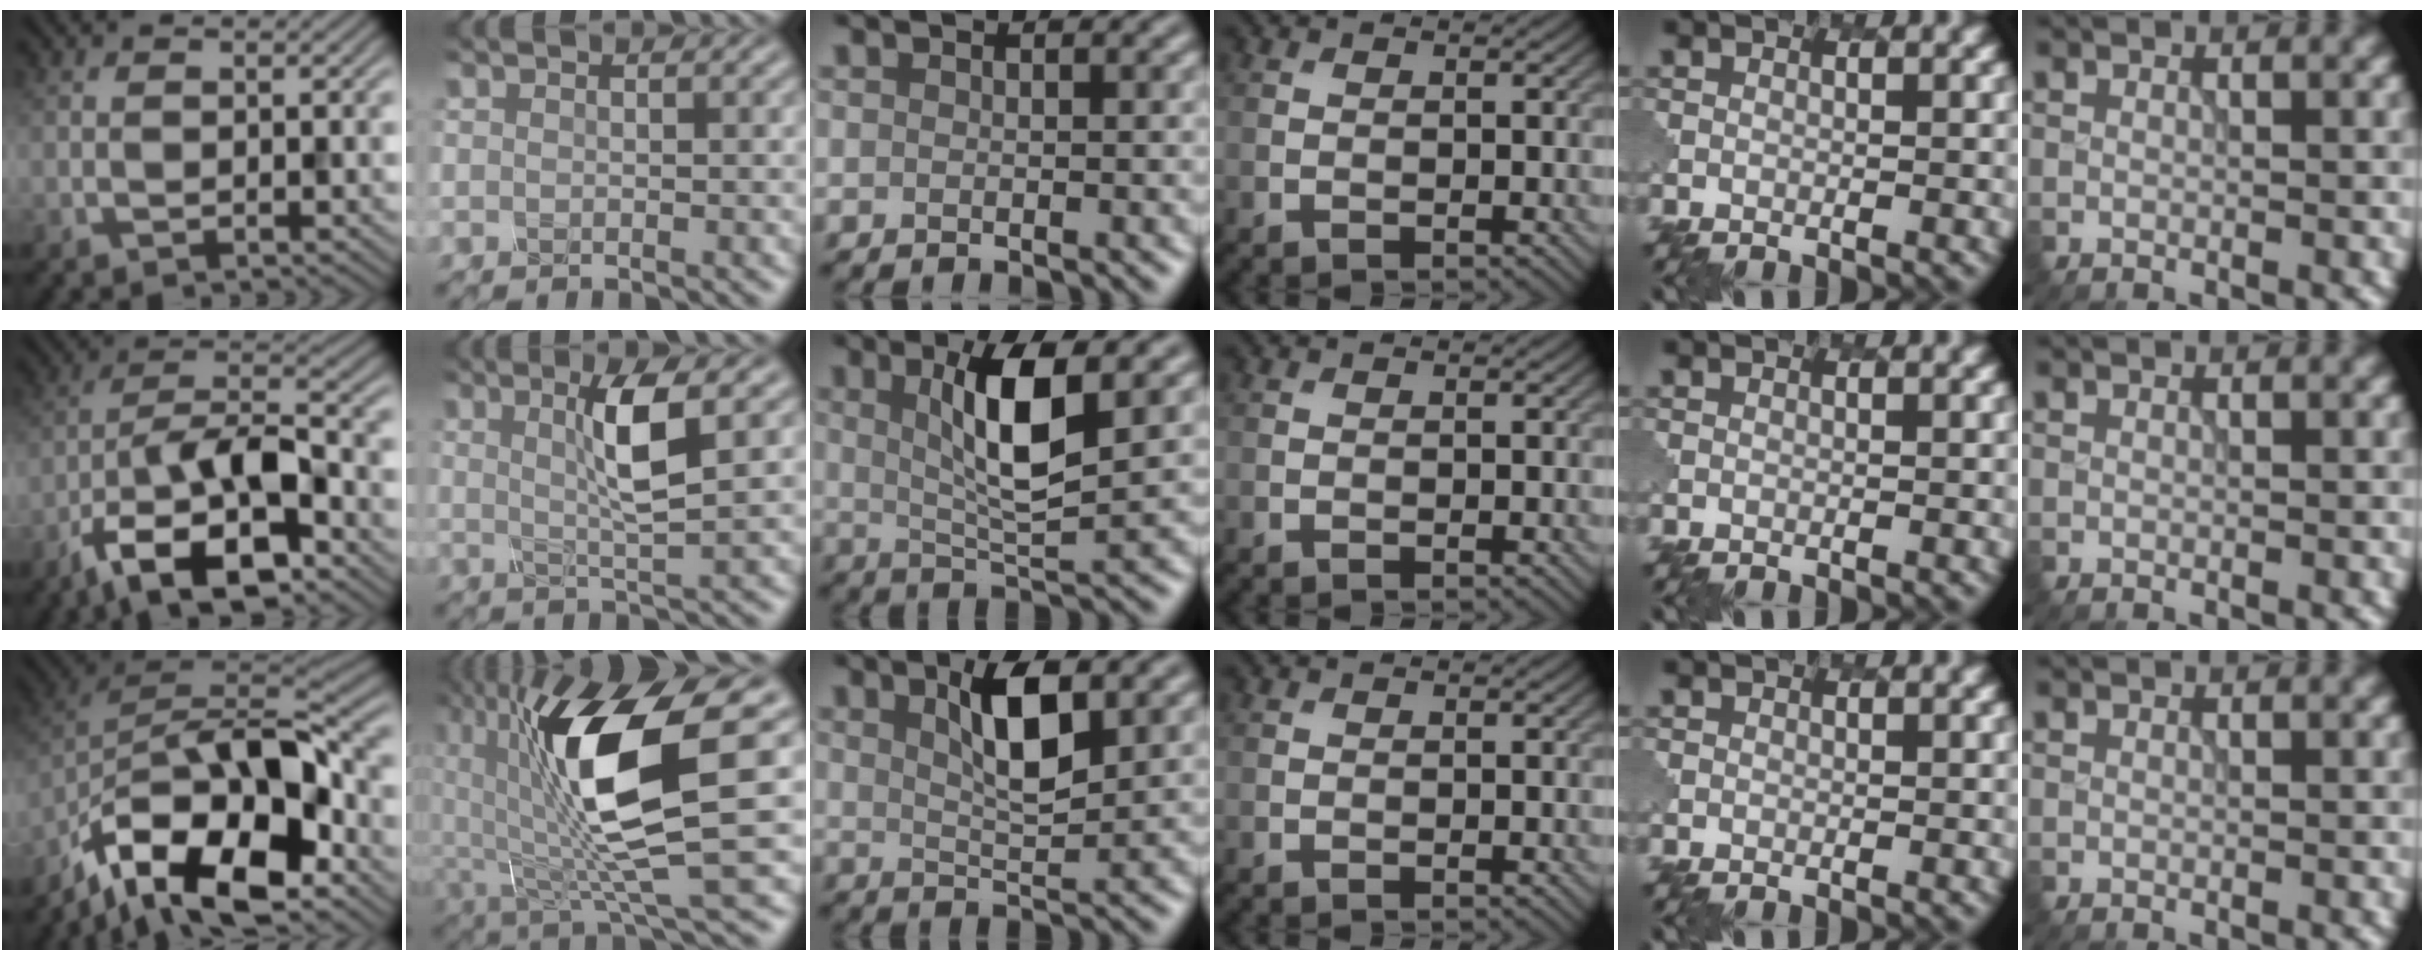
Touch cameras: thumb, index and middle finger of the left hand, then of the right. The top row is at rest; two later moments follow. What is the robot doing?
{"motion": "twist", "object": "rubiks cube"}